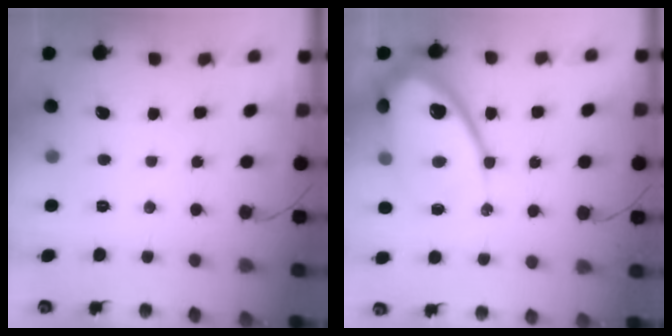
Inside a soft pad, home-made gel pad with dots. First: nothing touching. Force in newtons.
{"total": 15.4, "press": 15.3, "slide": 1.4}